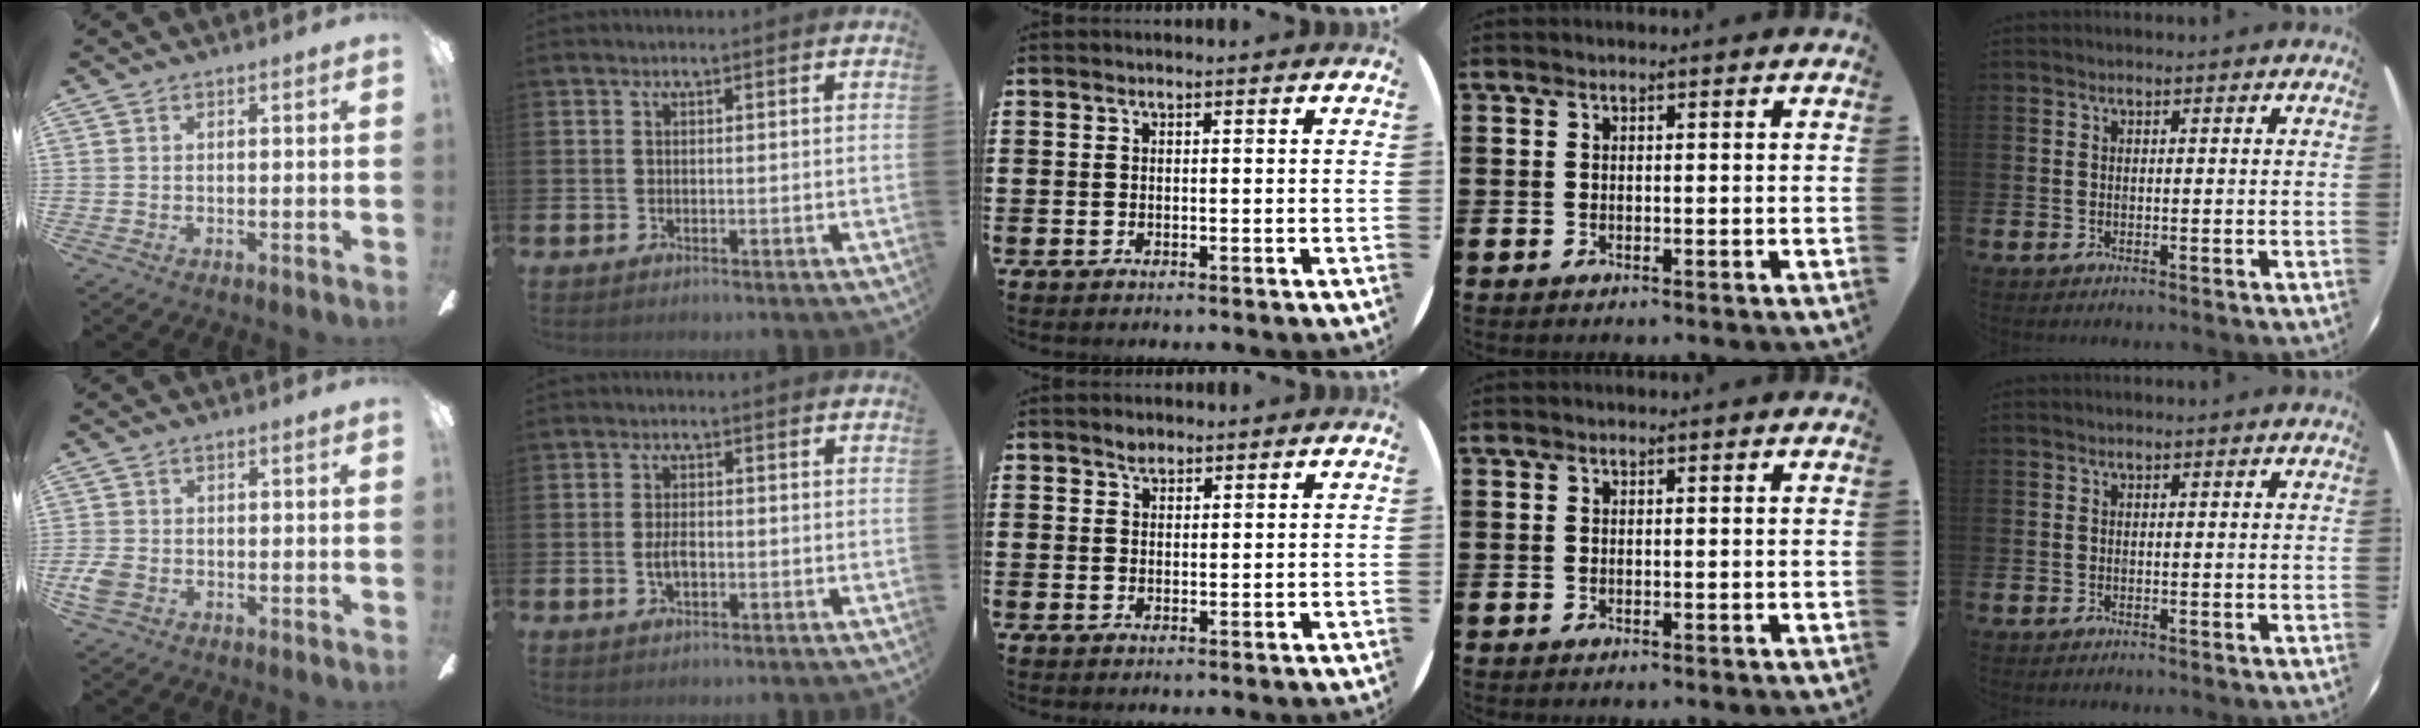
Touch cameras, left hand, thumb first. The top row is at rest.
{"thumb": {"total": 3.8, "force": [-1.3, 2.5, 2.5], "torque": [-0.060, 0.002, -0.027]}, "index": {"total": 2.6, "force": [-0.4, 1.3, 2.2], "torque": [-0.029, -0.002, -0.010]}, "middle": {"total": 1.4, "force": [1.3, 0.6, 0.3], "torque": [0.002, 0.000, 0.022]}}